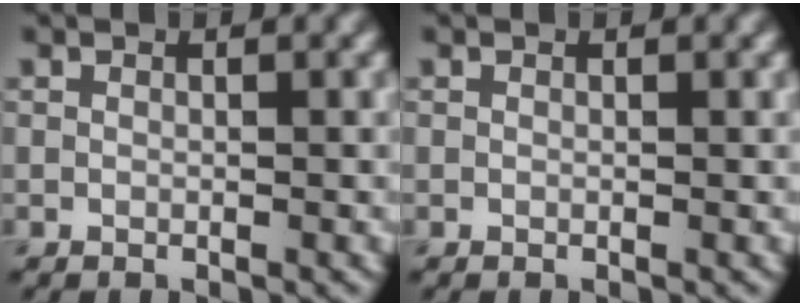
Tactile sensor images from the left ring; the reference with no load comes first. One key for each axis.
{"total": 0.0}